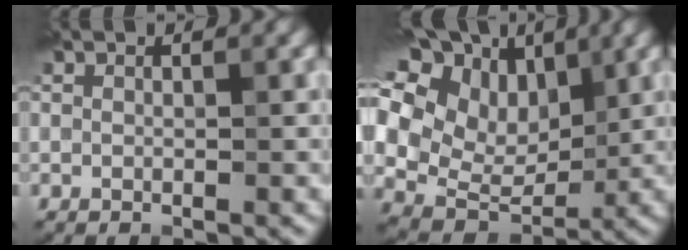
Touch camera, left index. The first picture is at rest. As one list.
[{"total": 12.7, "force": [5.5, 8.1, 8.0], "torque": [-0.170, 0.047, 0.100]}]